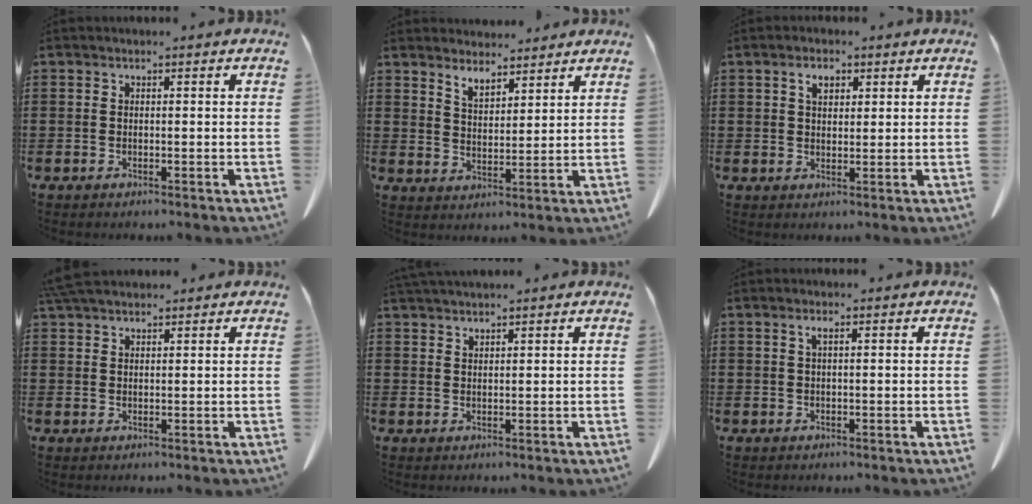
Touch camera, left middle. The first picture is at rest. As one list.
[{"total": 4.5, "force": [4.3, 1.3, 0.6], "torque": [-0.025, -0.015, 0.082]}, {"total": 2.9, "force": [1.5, 1.5, 1.9], "torque": [-0.027, -0.001, 0.025]}, {"total": 3.4, "force": [3.0, 0.8, 1.3], "torque": [-0.035, -0.002, 0.060]}, {"total": 1.7, "force": [1.7, 0.0, 0.3], "torque": [-0.010, -0.002, 0.034]}, {"total": 1.1, "force": [0.4, 0.1, 1.0], "torque": [-0.021, 0.000, 0.008]}]